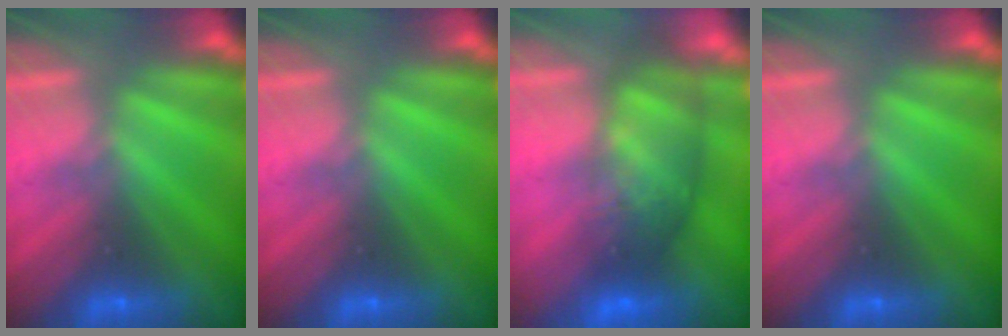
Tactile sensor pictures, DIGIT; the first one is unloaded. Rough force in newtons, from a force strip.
{"total": 0.0}
{"total": 7.4}
{"total": 0.0}